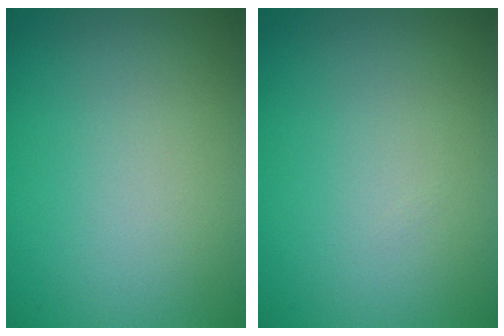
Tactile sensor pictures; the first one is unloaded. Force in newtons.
{"total": 0.0}